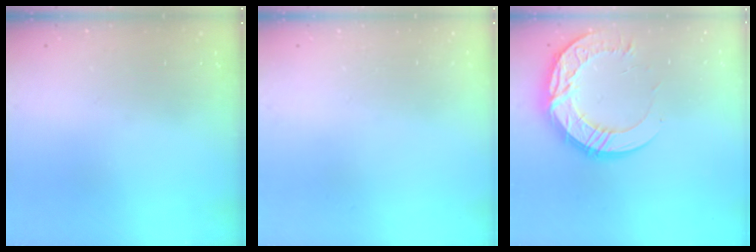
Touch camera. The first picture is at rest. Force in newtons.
{"total": 0.0}
{"total": 17.2, "press": 17.2, "slide": 0.7}